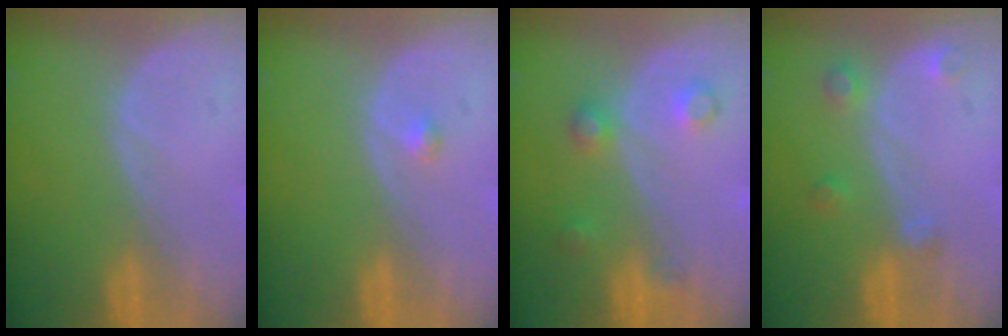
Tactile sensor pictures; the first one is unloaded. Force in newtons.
{"total": 0.8, "press": 0.8, "slide": 0.2}
{"total": 3.6, "press": 3.5, "slide": 0.1}
{"total": 2.6, "press": 2.6, "slide": 0.5}